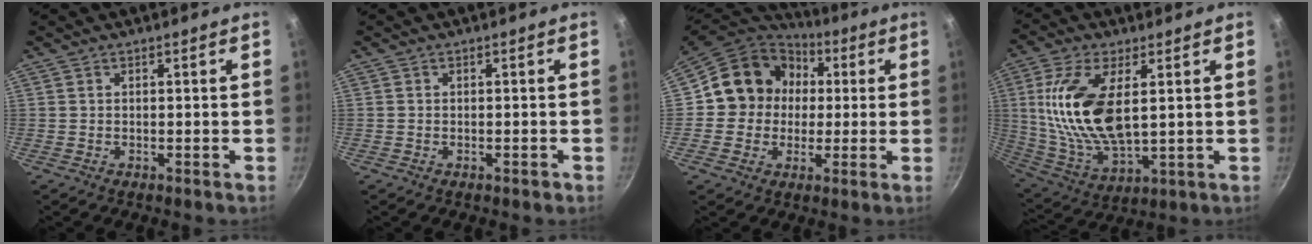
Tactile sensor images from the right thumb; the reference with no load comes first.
{"total": 0.9, "force": [-0.5, 0.6, 0.5], "torque": [-0.006, 0.005, -0.006]}
{"total": 16.6, "force": [2.4, 14.7, 7.5], "torque": [-0.101, 0.027, 0.030]}
{"total": 17.7, "force": [3.4, 8.2, 15.3], "torque": [-0.301, -0.017, 0.074]}